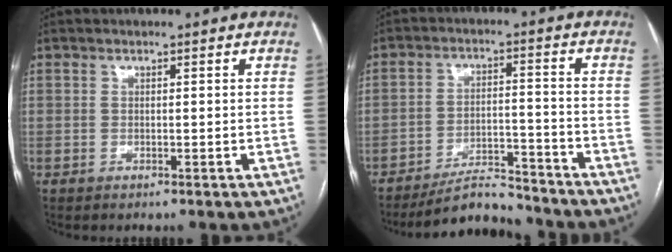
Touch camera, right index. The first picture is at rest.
{"total": 8.8, "force": [-8.5, 1.3, 2.0], "torque": [-0.030, 0.007, -0.143]}